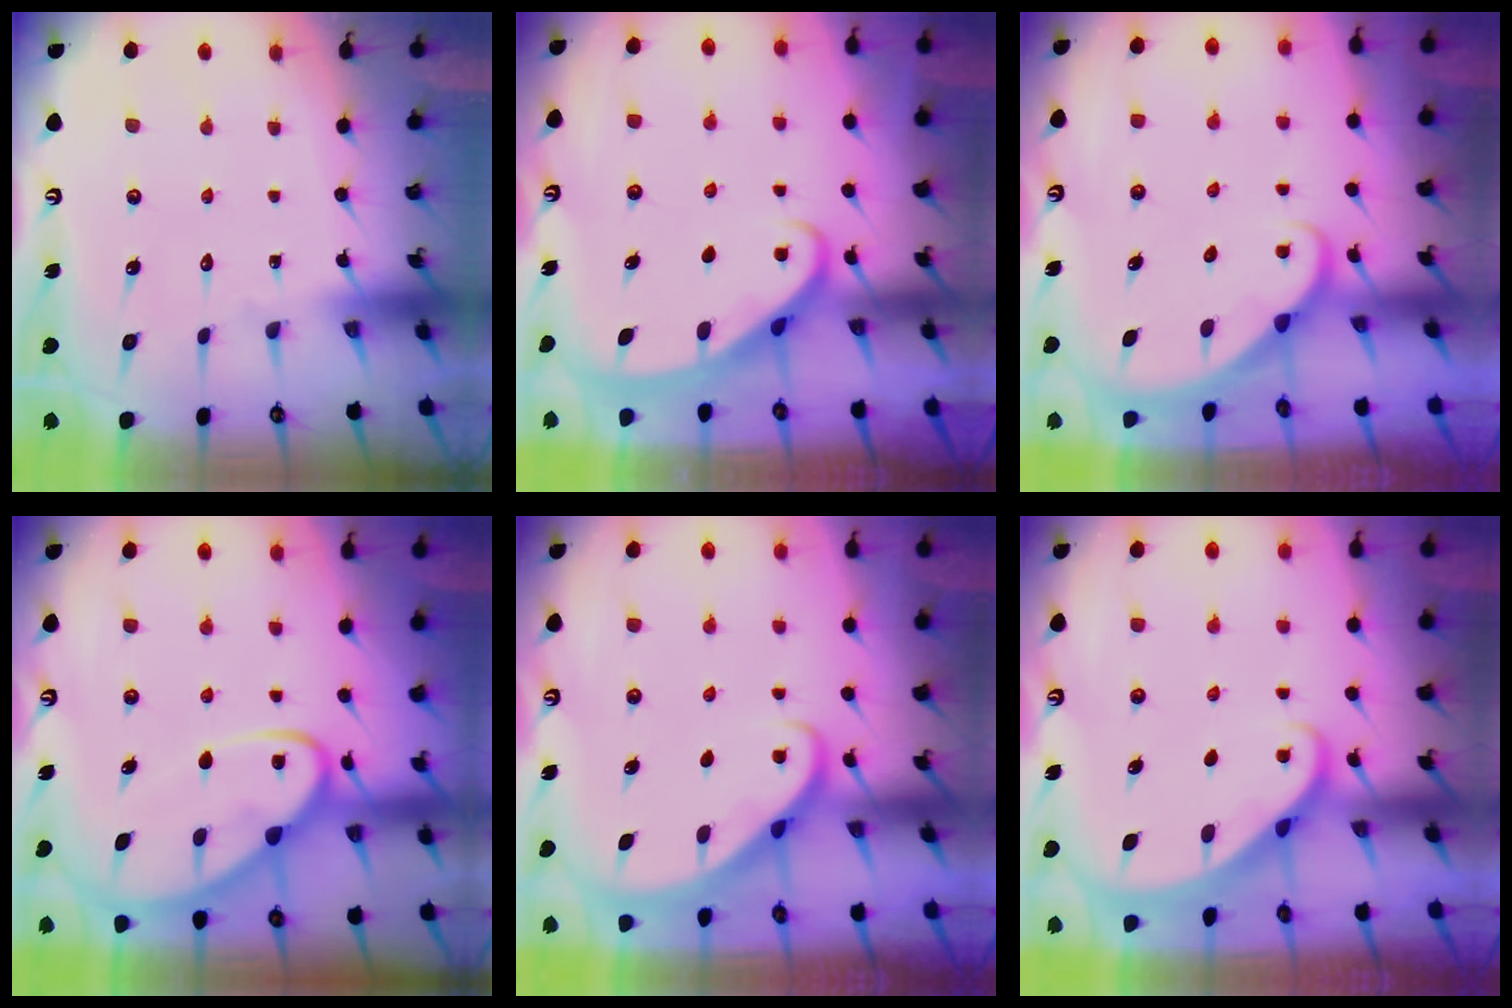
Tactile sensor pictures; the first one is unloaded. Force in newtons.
{"total": 2.6, "press": 2.6, "slide": 0.3}
{"total": 1.7, "press": 1.7, "slide": 0.1}
{"total": 10.2, "press": 10.2, "slide": 0.9}
{"total": 2.8, "press": 2.8, "slide": 0.2}
{"total": 1.8, "press": 1.8, "slide": 0.1}